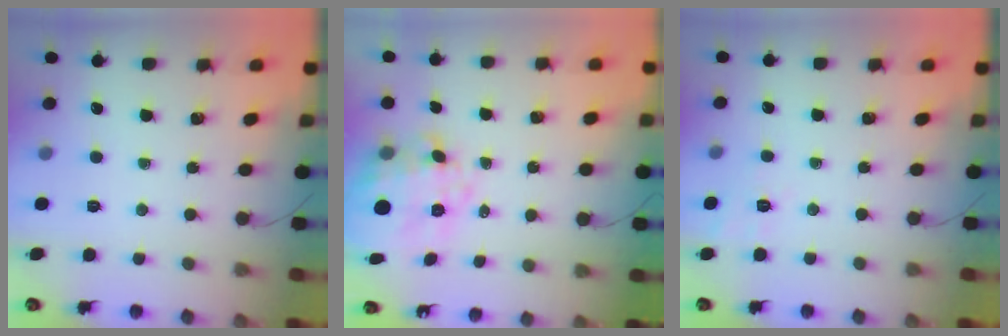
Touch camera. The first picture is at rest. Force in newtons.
{"total": 12.5, "press": 12.2, "slide": 2.5}
{"total": 2.4, "press": 1.2, "slide": 2.1}